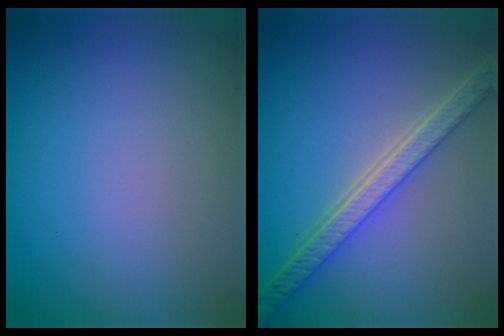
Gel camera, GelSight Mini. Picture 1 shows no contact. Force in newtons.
{"total": 5.7, "press": 4.3, "slide": 3.7}